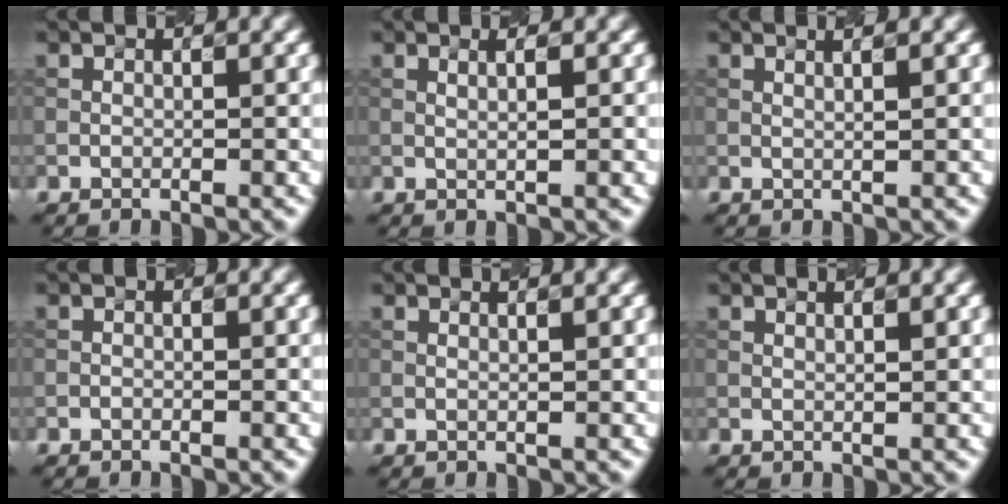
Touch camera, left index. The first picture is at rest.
{"total": 1.8, "force": [0.6, 0.5, 1.7], "torque": [-0.017, -0.003, -0.001]}
{"total": 1.8, "force": [0.9, 0.5, 1.5], "torque": [-0.014, 0.002, 0.003]}
{"total": 0.0}
{"total": 1.6, "force": [1.0, 0.6, 1.1], "torque": [-0.007, 0.000, -0.003]}
{"total": 1.1, "force": [0.8, 0.2, 0.7], "torque": [-0.009, 0.001, 0.009]}